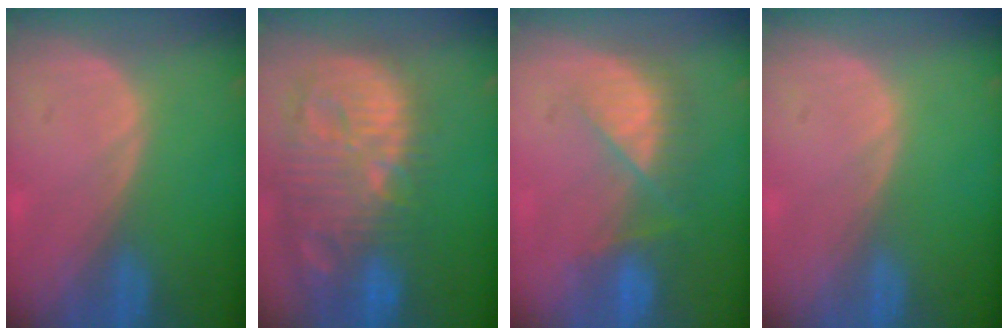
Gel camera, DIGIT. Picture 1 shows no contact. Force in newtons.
{"total": 14.4, "press": 12.5, "slide": 7.2}
{"total": 7.5, "press": 6.8, "slide": 3.3}
{"total": 0.0}